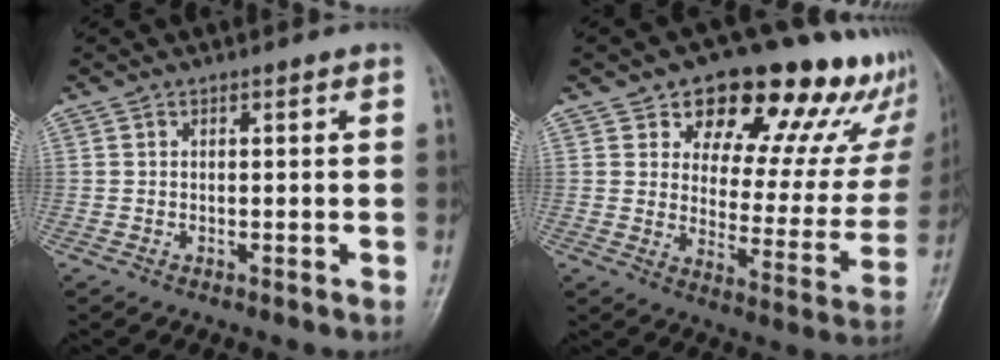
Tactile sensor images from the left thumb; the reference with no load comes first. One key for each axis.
{"total": 23.1, "fx": 15.6, "fy": 11.4, "fz": 12.7, "tx": -0.112, "ty": -0.071, "tz": 0.199}